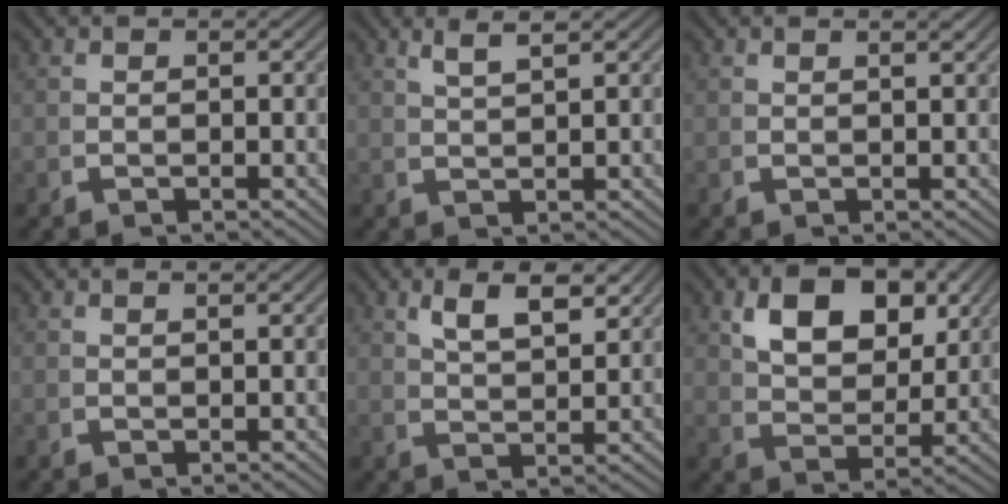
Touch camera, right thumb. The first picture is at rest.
{"total": 3.2, "force": [2.7, -0.2, 1.7], "torque": [-0.020, 0.014, 0.053]}
{"total": 0.9, "force": [0.6, -0.1, 0.6], "torque": [-0.005, 0.002, 0.012]}
{"total": 0.8, "force": [0.7, -0.3, 0.3], "torque": [-0.005, 0.003, 0.016]}
{"total": 4.7, "force": [3.2, 1.0, 3.3], "torque": [-0.048, 0.010, 0.064]}
{"total": 6.9, "force": [3.0, 3.8, 4.9], "torque": [-0.081, -0.008, 0.057]}